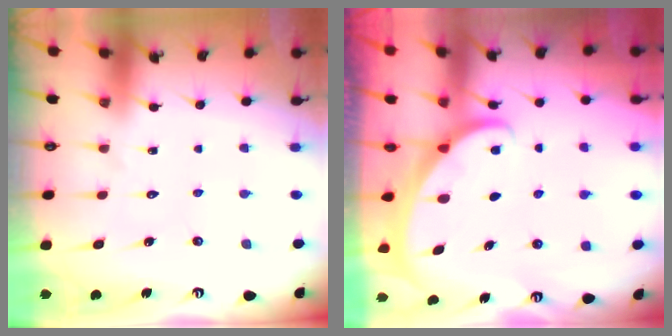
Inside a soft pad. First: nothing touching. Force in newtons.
{"total": 1.7, "press": 1.7, "slide": 0.2}